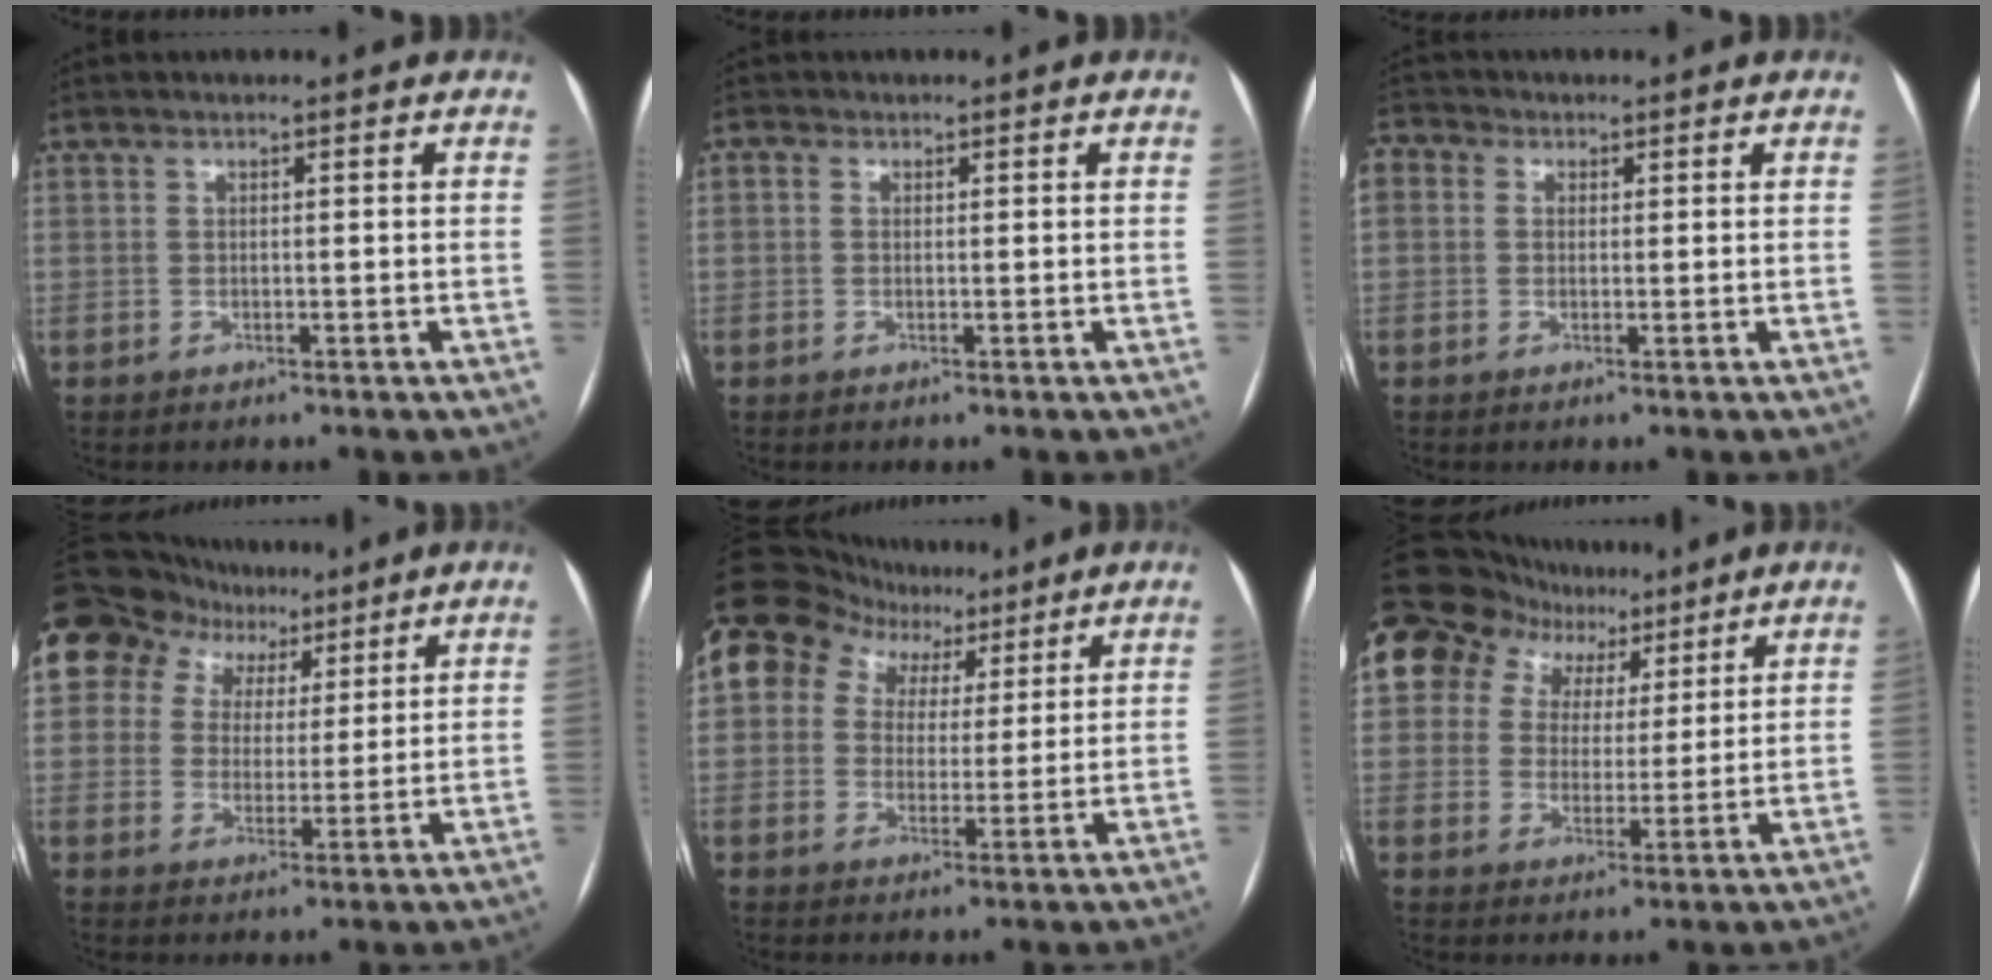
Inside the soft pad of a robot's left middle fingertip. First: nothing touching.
{"total": 0.8, "force": [0.2, 0.7, 0.3], "torque": [-0.007, 0.003, 0.000]}
{"total": 5.3, "force": [1.7, 4.3, 2.6], "torque": [-0.069, 0.032, 0.032]}
{"total": 18.3, "force": [10.4, 13.5, 6.7], "torque": [-0.170, 0.078, 0.180]}
{"total": 14.2, "force": [7.6, 10.6, 5.6], "torque": [-0.102, 0.066, 0.125]}
{"total": 15.0, "force": [9.2, 10.6, 5.2], "torque": [-0.103, 0.058, 0.148]}